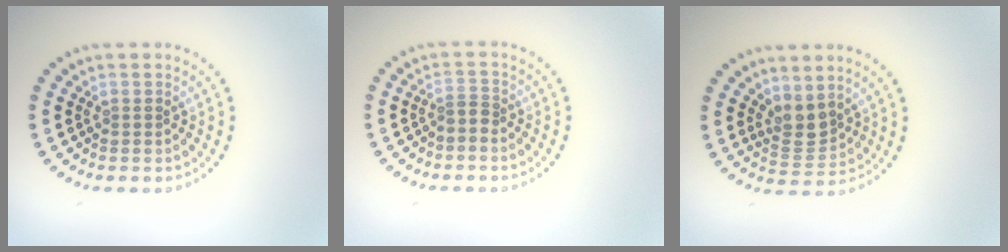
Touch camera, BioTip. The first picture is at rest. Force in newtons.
{"total": 1.3, "press": 0.9, "slide": 1.0}
{"total": 2.8, "press": 2.2, "slide": 1.7}